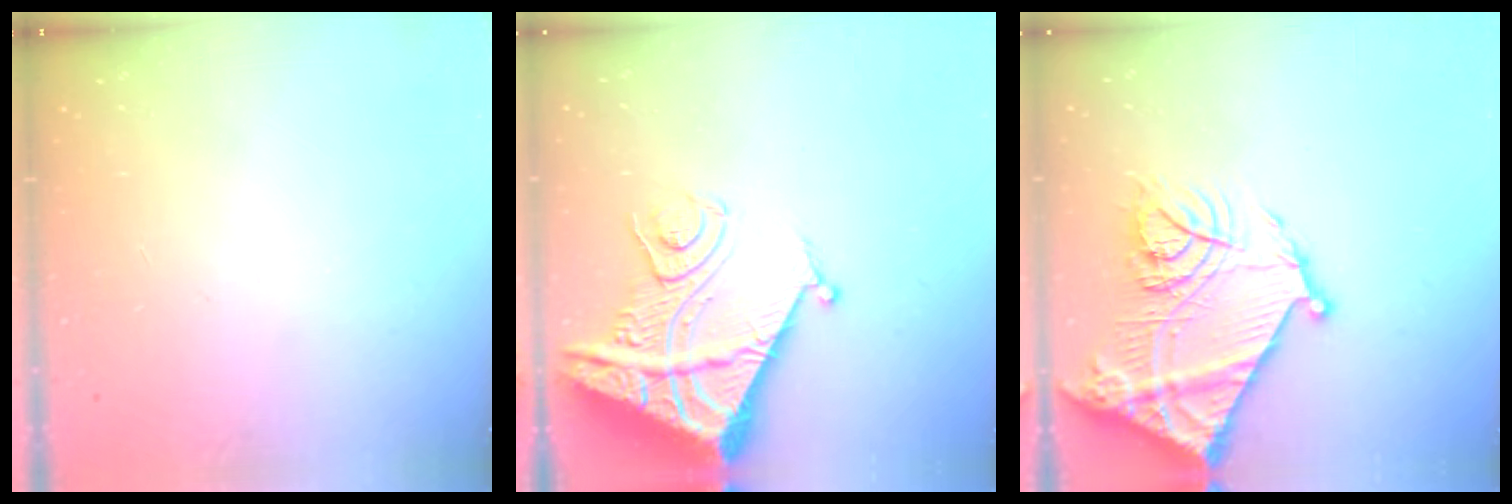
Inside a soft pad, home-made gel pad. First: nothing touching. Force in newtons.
{"total": 14.0, "press": 13.9, "slide": 1.8}
{"total": 22.6, "press": 22.5, "slide": 2.0}